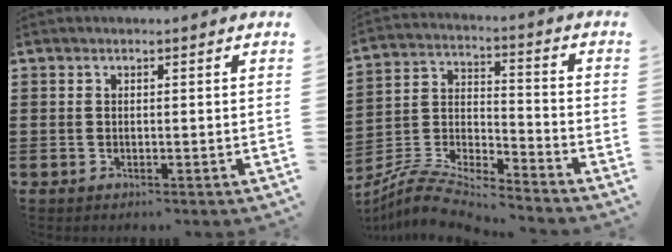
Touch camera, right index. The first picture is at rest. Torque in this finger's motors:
{"motor_torque": [-0.38, 0.39, -0.69, -0.15]}